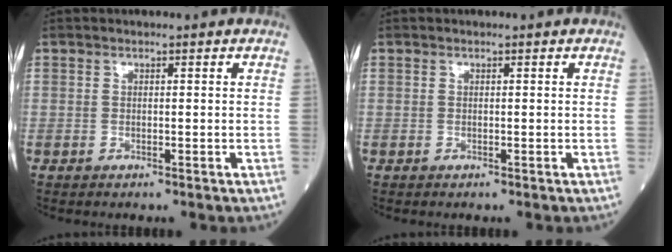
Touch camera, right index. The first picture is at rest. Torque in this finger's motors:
{"motor_torque": [0.03, -0.15, 0.06, 0.01]}